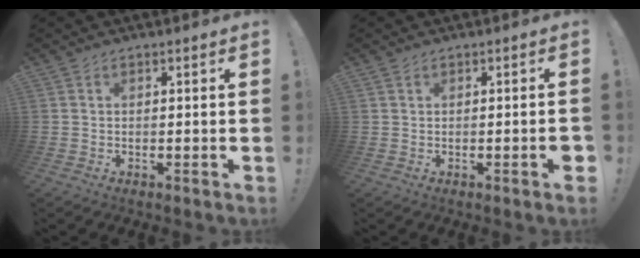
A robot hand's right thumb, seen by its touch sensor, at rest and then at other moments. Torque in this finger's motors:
{"motor_torque": [-0.02, 0.08, 0.12, 0.05, 0.01]}